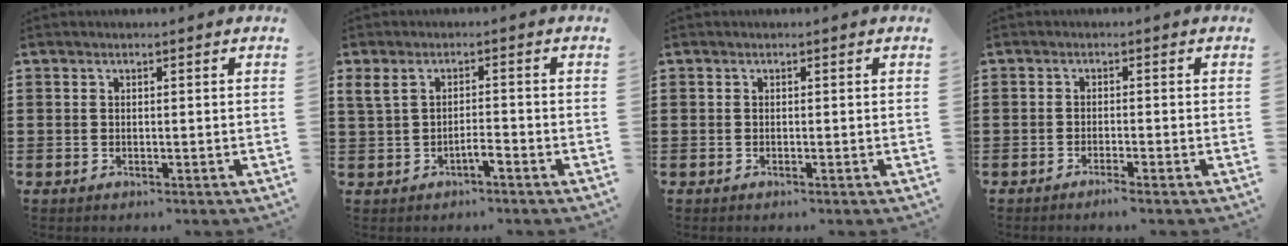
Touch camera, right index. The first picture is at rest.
{"total": 2.7, "force": [-1.1, 0.9, 2.3], "torque": [-0.044, 0.005, -0.022]}
{"total": 0.0}
{"total": 1.4, "force": [-1.2, -0.2, 0.7], "torque": [-0.012, -0.001, -0.023]}